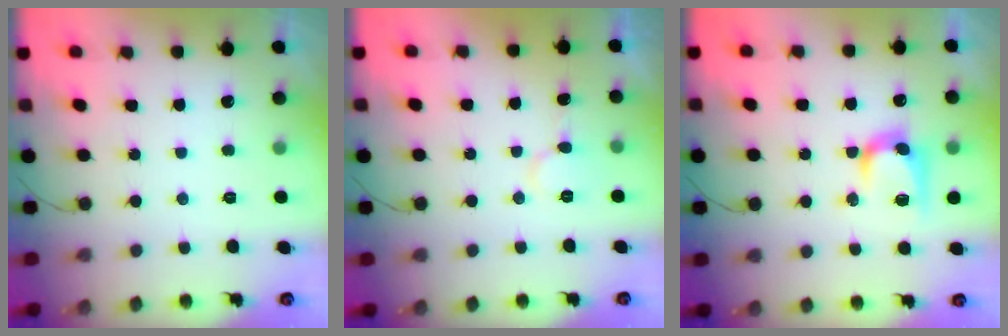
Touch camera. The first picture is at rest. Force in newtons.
{"total": 5.8, "press": 5.7, "slide": 0.6}
{"total": 11.9, "press": 11.9, "slide": 0.8}